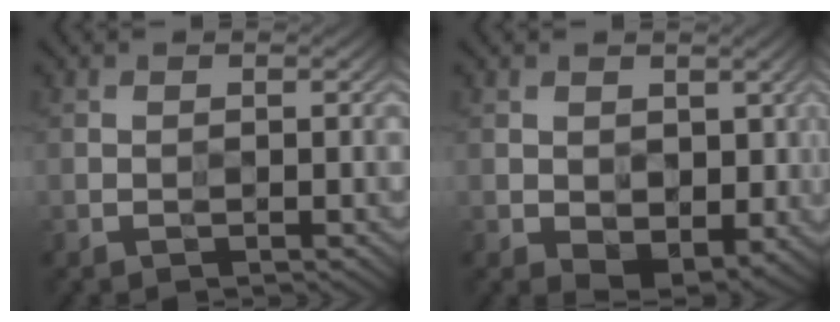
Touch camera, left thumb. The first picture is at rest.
{"total": 3.9, "force": [0.3, 2.9, 2.6], "torque": [-0.051, -0.016, 0.009]}